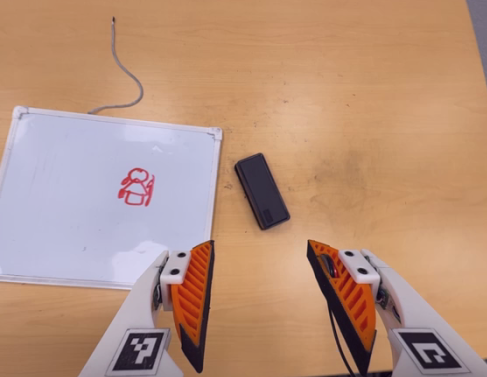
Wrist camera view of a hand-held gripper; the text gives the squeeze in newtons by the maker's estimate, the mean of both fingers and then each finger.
{"total": 0.0}